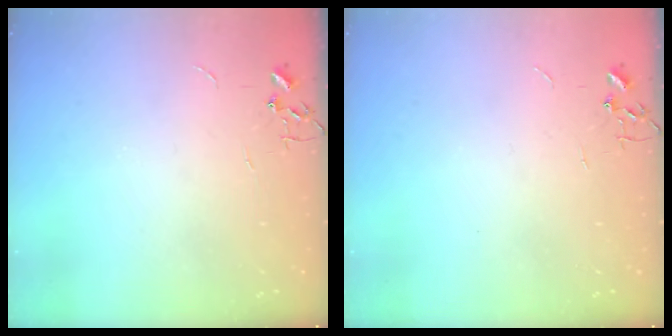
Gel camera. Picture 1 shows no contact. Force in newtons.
{"total": 0.0}